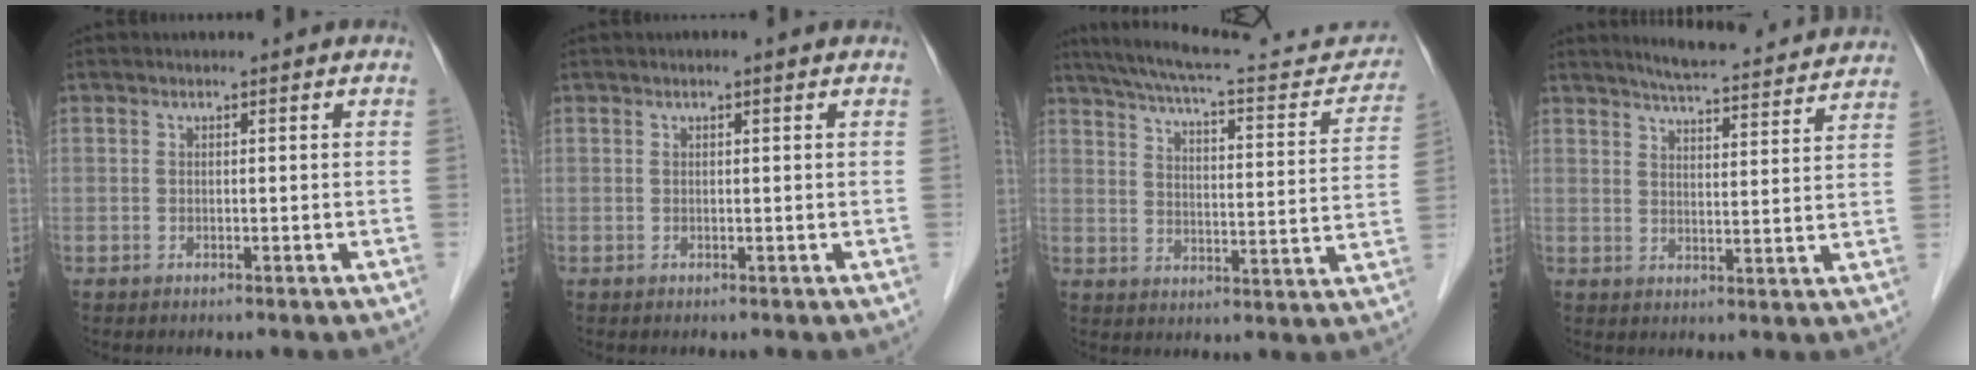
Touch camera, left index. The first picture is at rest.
{"total": 0.6, "force": [-0.1, 0.0, 0.6], "torque": [-0.012, 0.003, -0.003]}
{"total": 21.6, "force": [19.5, 3.2, 8.9], "torque": [-0.134, -0.019, 0.253]}
{"total": 15.9, "force": [15.0, 1.6, 5.3], "torque": [-0.073, -0.010, 0.185]}